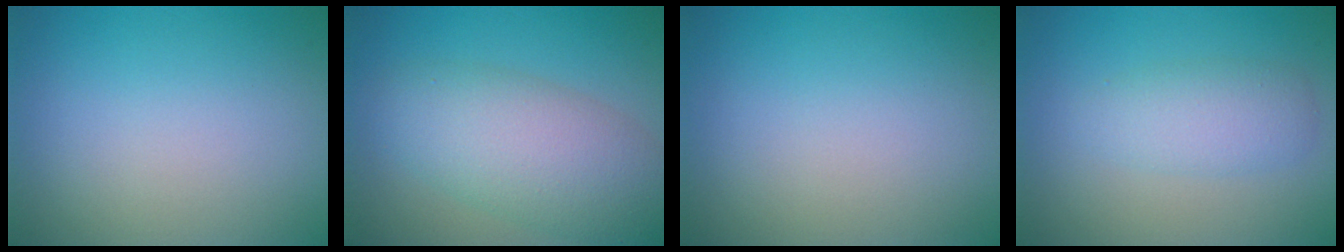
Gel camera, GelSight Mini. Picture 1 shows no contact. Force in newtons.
{"total": 6.8, "press": 6.8, "slide": 0.3}
{"total": 0.0}
{"total": 2.9, "press": 2.9, "slide": 0.1}